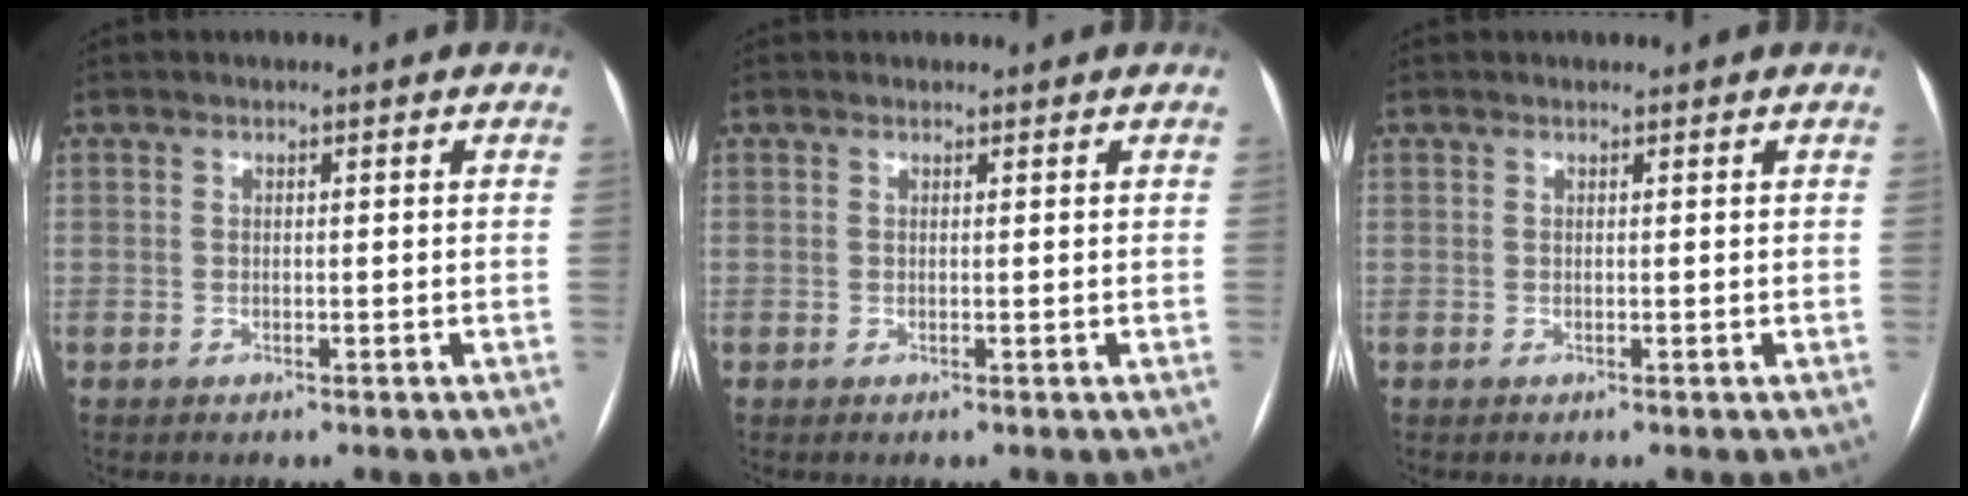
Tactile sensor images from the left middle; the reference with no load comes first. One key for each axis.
{"total": 0.8, "fx": 0.7, "fy": 0.3, "fz": 0.0, "tx": -0.004, "ty": 0.008, "tz": 0.010}
{"total": 0.7, "fx": 0.7, "fy": 0.2, "fz": 0.1, "tx": -0.007, "ty": 0.011, "tz": 0.013}